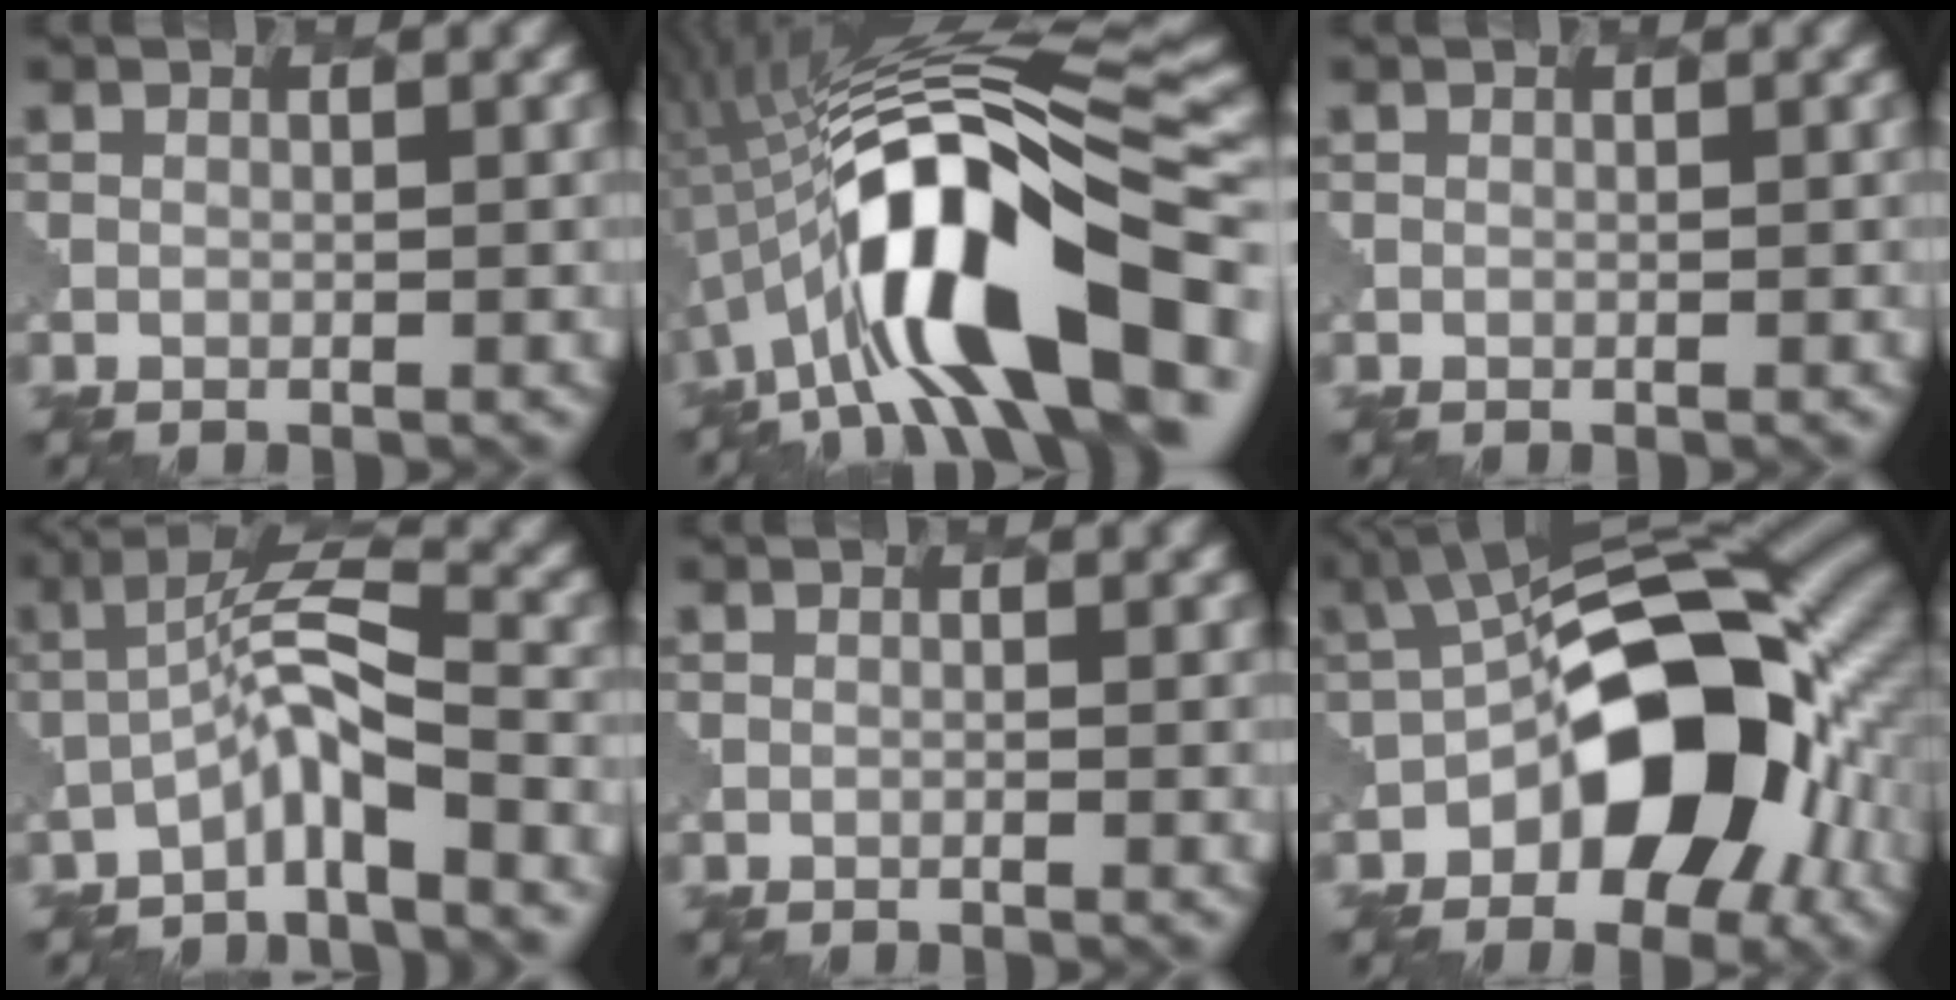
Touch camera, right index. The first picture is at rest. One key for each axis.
{"total": 15.2, "fx": -3.9, "fy": 5.9, "fz": 13.4, "tx": -0.217, "ty": 0.030, "tz": -0.073}
{"total": 0.0}
{"total": 4.0, "fx": -2.5, "fy": 0.1, "fz": 3.1, "tx": -0.061, "ty": 0.019, "tz": -0.058}
{"total": 0.0}
{"total": 12.3, "fx": -3.1, "fy": 6.7, "fz": 9.8, "tx": -0.126, "ty": 0.020, "tz": -0.070}